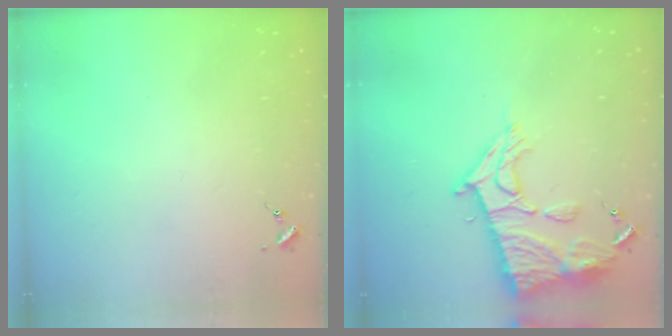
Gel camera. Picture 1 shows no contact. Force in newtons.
{"total": 14.9, "press": 14.8, "slide": 1.3}